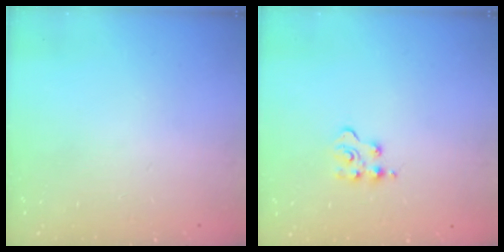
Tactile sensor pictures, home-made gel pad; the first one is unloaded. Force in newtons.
{"total": 3.2, "press": 3.2, "slide": 0.4}